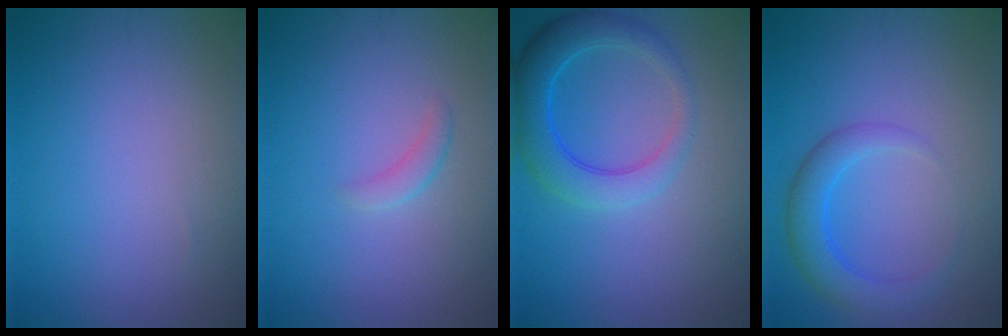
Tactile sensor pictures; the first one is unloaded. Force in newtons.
{"total": 1.2, "press": 1.2, "slide": 0.1}
{"total": 4.8, "press": 4.8, "slide": 0.3}
{"total": 3.5, "press": 3.5, "slide": 0.1}